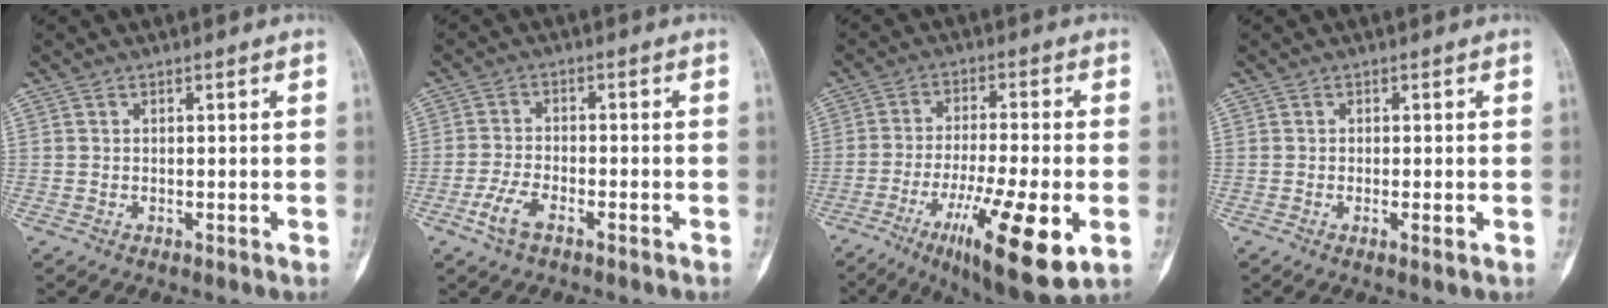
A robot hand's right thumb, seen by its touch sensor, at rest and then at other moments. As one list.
[{"total": 4.8, "force": [-2.7, 2.0, 3.5], "torque": [-0.074, 0.016, -0.051]}, {"total": 16.9, "force": [-6.3, 3.7, 15.3], "torque": [-0.263, -0.003, -0.096]}, {"total": 1.3, "force": [-0.3, 0.2, 1.3], "torque": [-0.020, -0.002, -0.006]}]